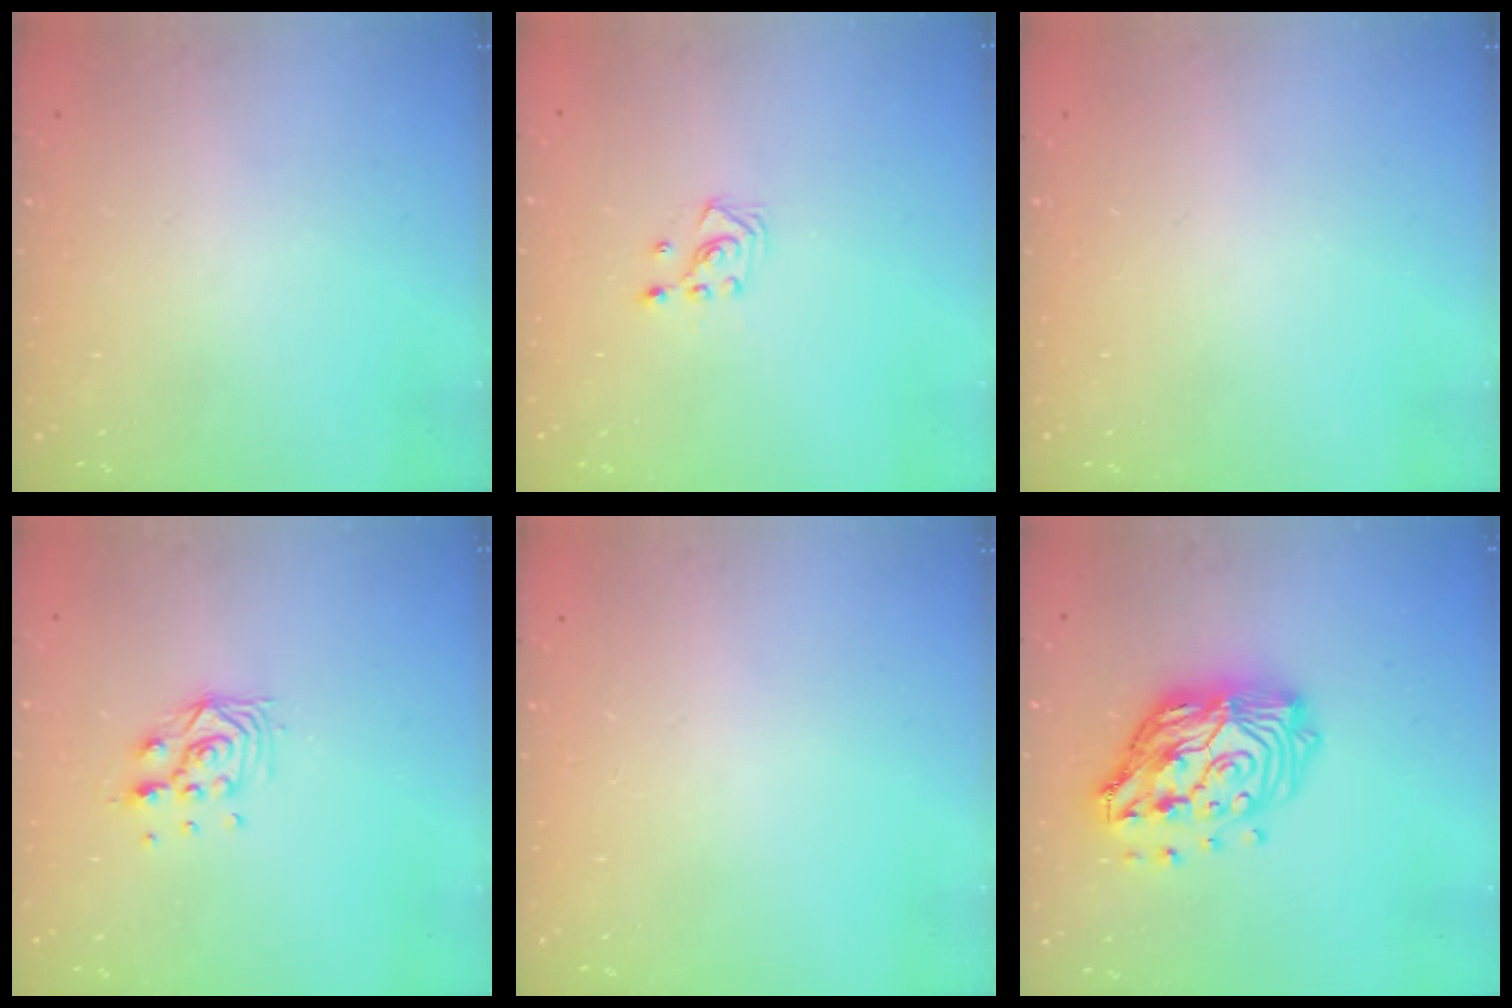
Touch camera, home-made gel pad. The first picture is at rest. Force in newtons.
{"total": 3.2, "press": 3.2, "slide": 0.4}
{"total": 0.0}
{"total": 8.8, "press": 8.8, "slide": 0.7}
{"total": 0.0}
{"total": 19.1, "press": 19.0, "slide": 1.5}